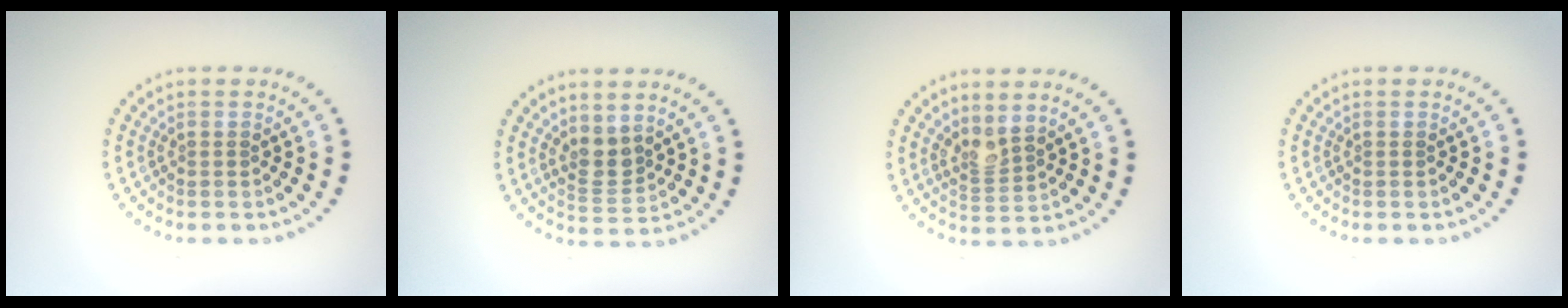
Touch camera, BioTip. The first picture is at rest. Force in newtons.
{"total": 2.4, "press": 1.9, "slide": 1.5}
{"total": 2.1, "press": 1.6, "slide": 1.3}
{"total": 0.0}